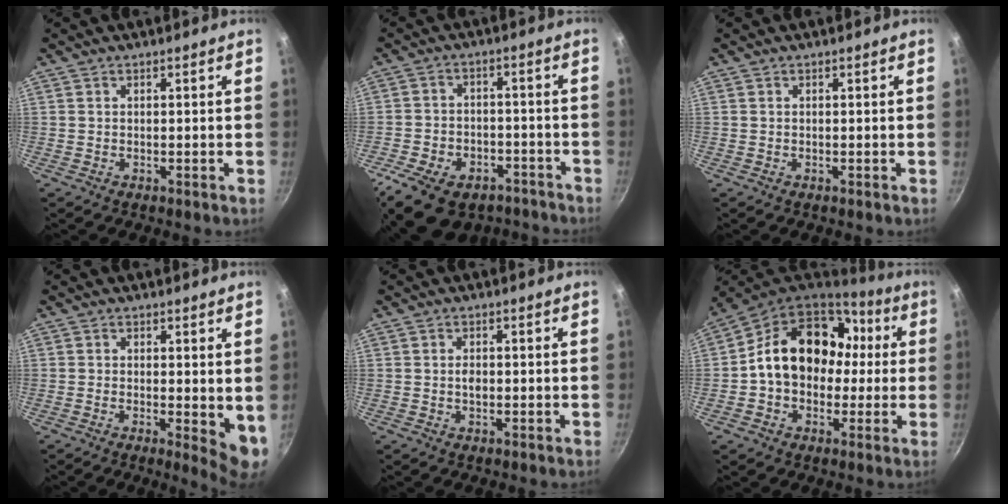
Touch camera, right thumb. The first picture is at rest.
{"total": 16.6, "force": [-10.2, 10.2, 8.2], "torque": [-0.133, 0.051, -0.146]}
{"total": 0.0}
{"total": 6.1, "force": [0.0, 2.0, 5.7], "torque": [-0.072, -0.017, 0.000]}
{"total": 1.6, "force": [-0.1, 1.0, 1.2], "torque": [-0.019, 0.004, -0.003]}
{"total": 19.8, "force": [1.8, 15.1, 12.7], "torque": [-0.172, 0.049, 0.022]}